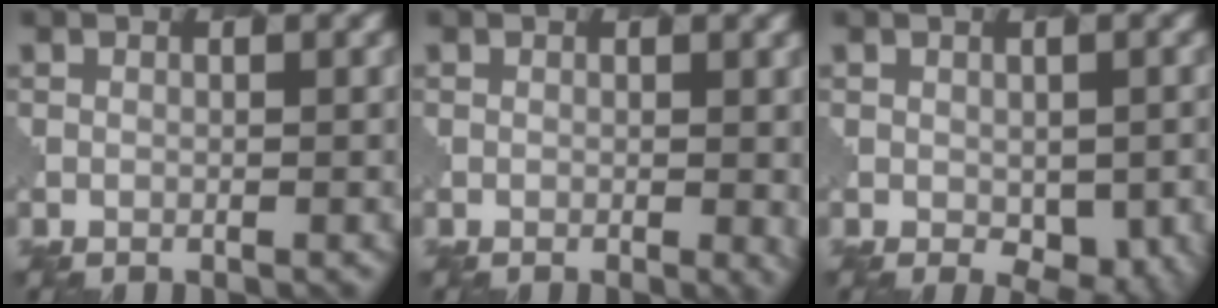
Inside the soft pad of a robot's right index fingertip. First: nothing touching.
{"total": 1.9, "force": [0.1, 0.7, 1.7], "torque": [-0.025, -0.004, 0.005]}
{"total": 4.3, "force": [-0.8, 2.6, 3.4], "torque": [-0.050, -0.019, -0.001]}